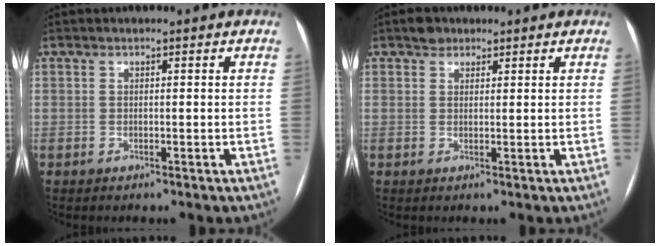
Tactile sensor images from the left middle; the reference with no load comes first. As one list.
[{"total": 1.9, "force": [1.4, 1.3, 0.4], "torque": [-0.007, 0.006, 0.021]}]